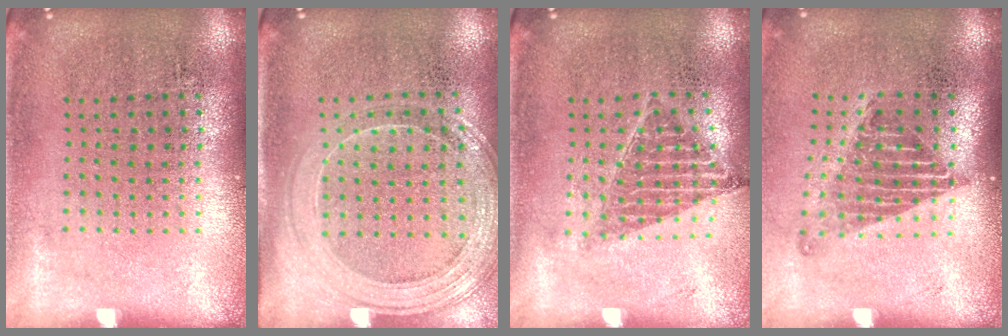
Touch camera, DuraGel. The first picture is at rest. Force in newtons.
{"total": 1.6, "press": 1.5, "slide": 0.4}
{"total": 0.9, "press": 0.9, "slide": 0.2}
{"total": 1.3, "press": 1.1, "slide": 0.8}